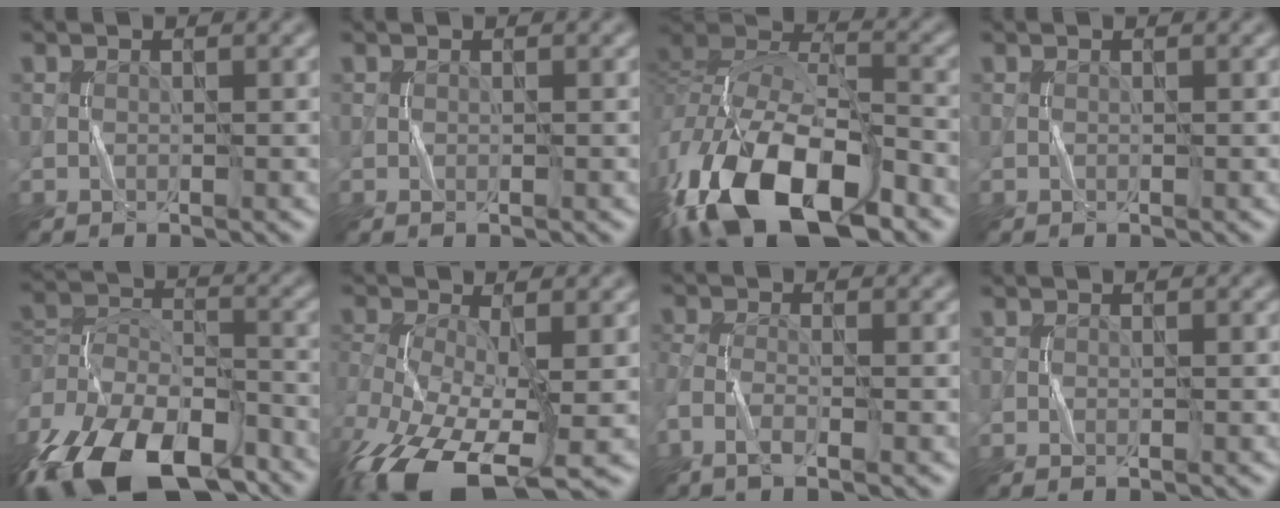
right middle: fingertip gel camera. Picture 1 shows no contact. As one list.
[{"total": 0.0}, {"total": 17.6, "force": [-10.0, 8.3, 11.9], "torque": [-0.249, -0.009, -0.181]}, {"total": 0.0}, {"total": 16.0, "force": [-9.7, 8.7, 9.2], "torque": [-0.216, -0.012, -0.158]}, {"total": 12.0, "force": [-5.3, 5.7, 9.1], "torque": [-0.207, -0.035, -0.092]}, {"total": 3.0, "force": [-1.8, 0.8, 2.3], "torque": [-0.057, -0.004, -0.047]}, {"total": 0.0}]